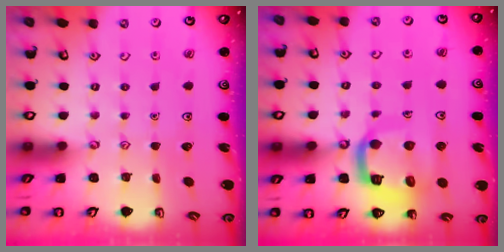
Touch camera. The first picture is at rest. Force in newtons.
{"total": 13.5, "press": 13.5, "slide": 1.5}